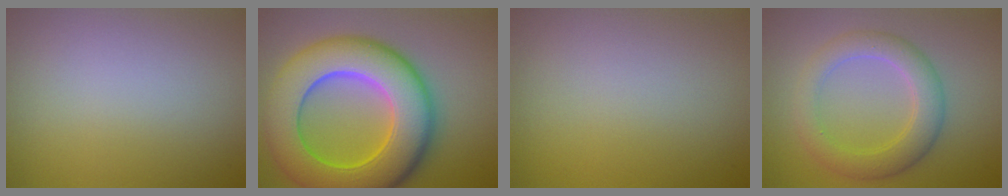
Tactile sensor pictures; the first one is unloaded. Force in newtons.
{"total": 12.7, "press": 12.7, "slide": 0.2}
{"total": 0.0}
{"total": 4.2, "press": 4.2, "slide": 0.3}